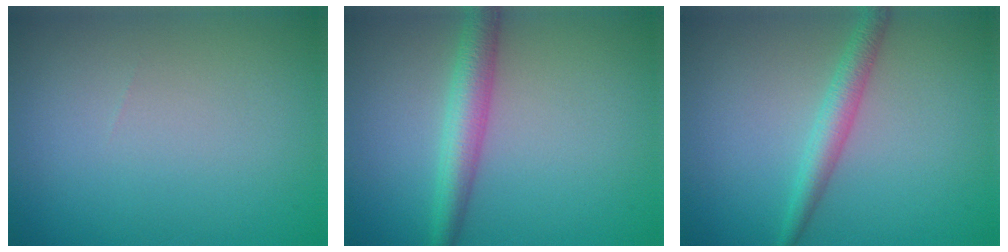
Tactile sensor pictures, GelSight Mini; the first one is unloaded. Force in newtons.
{"total": 3.6, "press": 3.6, "slide": 0.1}
{"total": 2.5, "press": 2.5, "slide": 0.1}